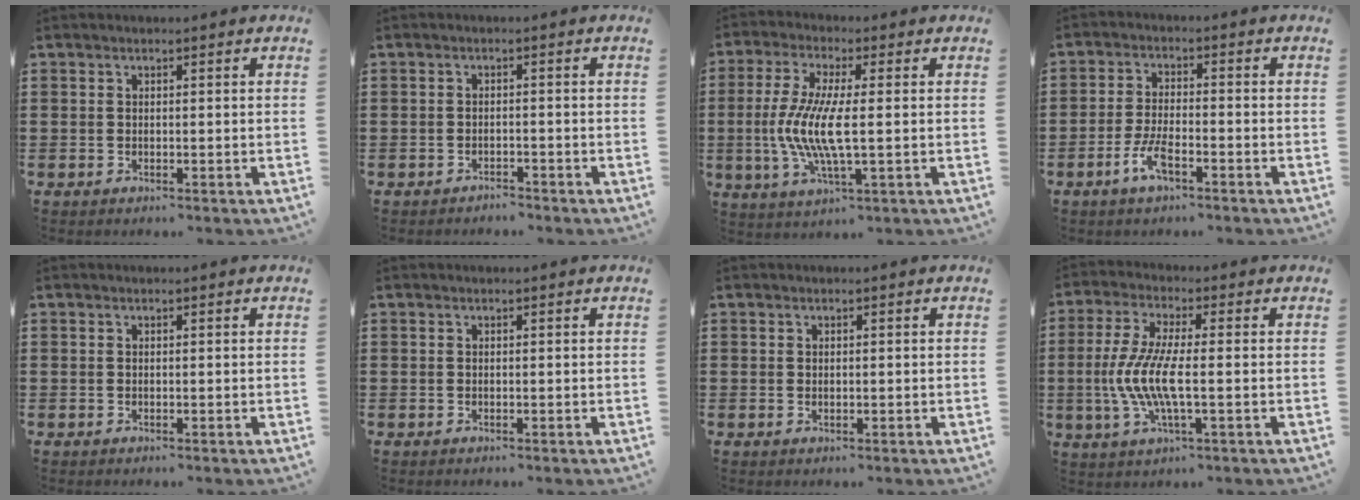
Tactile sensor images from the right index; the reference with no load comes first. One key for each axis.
{"total": 1.5, "fx": -1.5, "fy": 0.1, "fz": -0.1, "tx": -0.003, "ty": 0.002, "tz": -0.034}
{"total": 8.6, "fx": -0.9, "fy": 1.8, "fz": 8.4, "tx": -0.183, "ty": -0.017, "tz": -0.025}
{"total": 4.9, "fx": -2.6, "fy": 1.6, "fz": 3.8, "tx": -0.088, "ty": -0.003, "tz": -0.054}
{"total": 0.0}
{"total": 0.0}
{"total": 0.5, "fx": 0.2, "fy": 0.4, "fz": 0.2, "tx": -0.005, "ty": 0.002, "tz": 0.005}
{"total": 8.1, "fx": -1.5, "fy": 1.7, "fz": 7.8, "tx": -0.183, "ty": -0.020, "tz": -0.039}